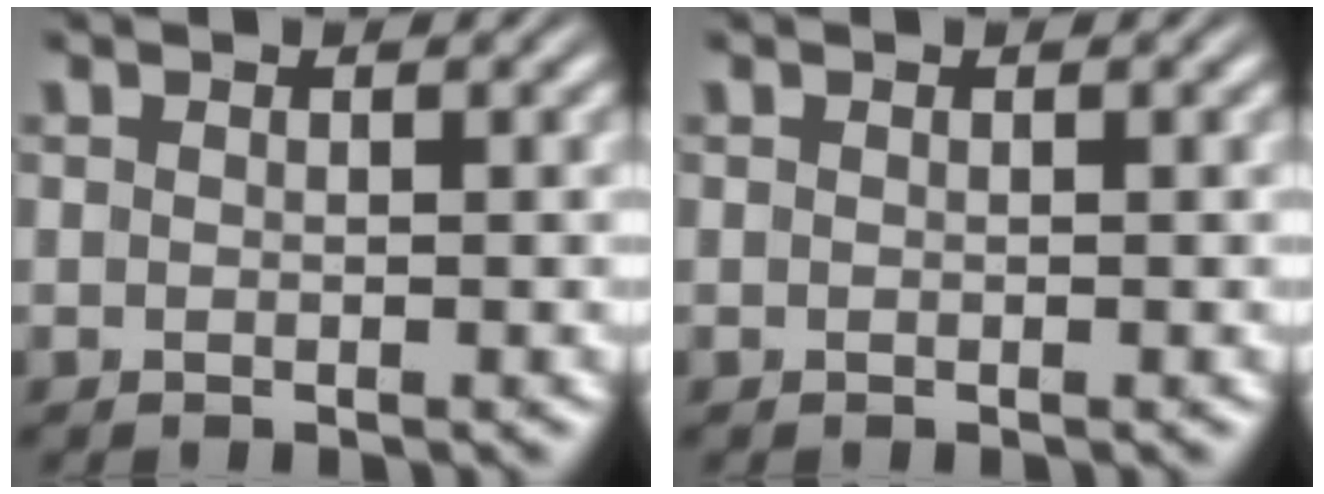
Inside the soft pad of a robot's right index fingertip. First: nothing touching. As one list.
[{"total": 0.0}]